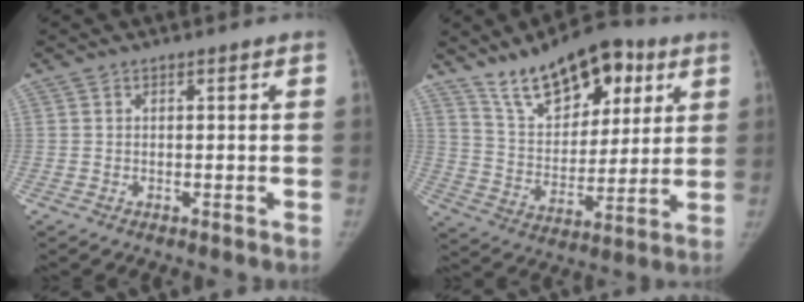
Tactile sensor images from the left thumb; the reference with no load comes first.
{"total": 18.9, "force": [11.2, 9.7, 11.7], "torque": [-0.136, -0.045, 0.191]}